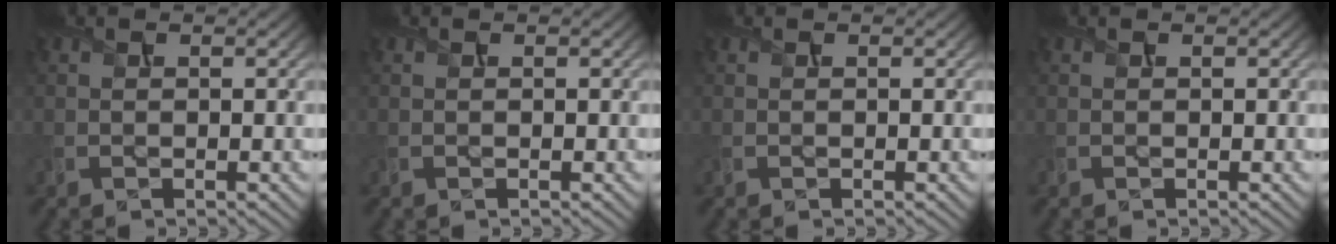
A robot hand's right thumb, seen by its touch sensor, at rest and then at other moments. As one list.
[{"total": 0.0}, {"total": 0.0}, {"total": 0.0}]